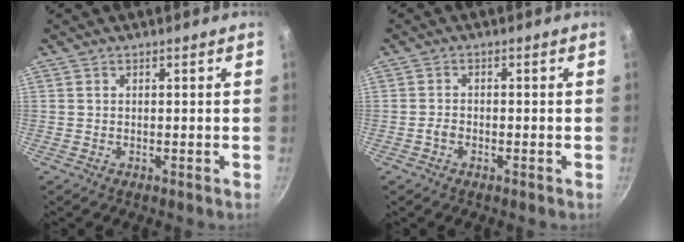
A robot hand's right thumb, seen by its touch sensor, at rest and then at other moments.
{"total": 1.5, "force": [-0.8, 0.9, 0.9], "torque": [-0.021, 0.010, -0.019]}